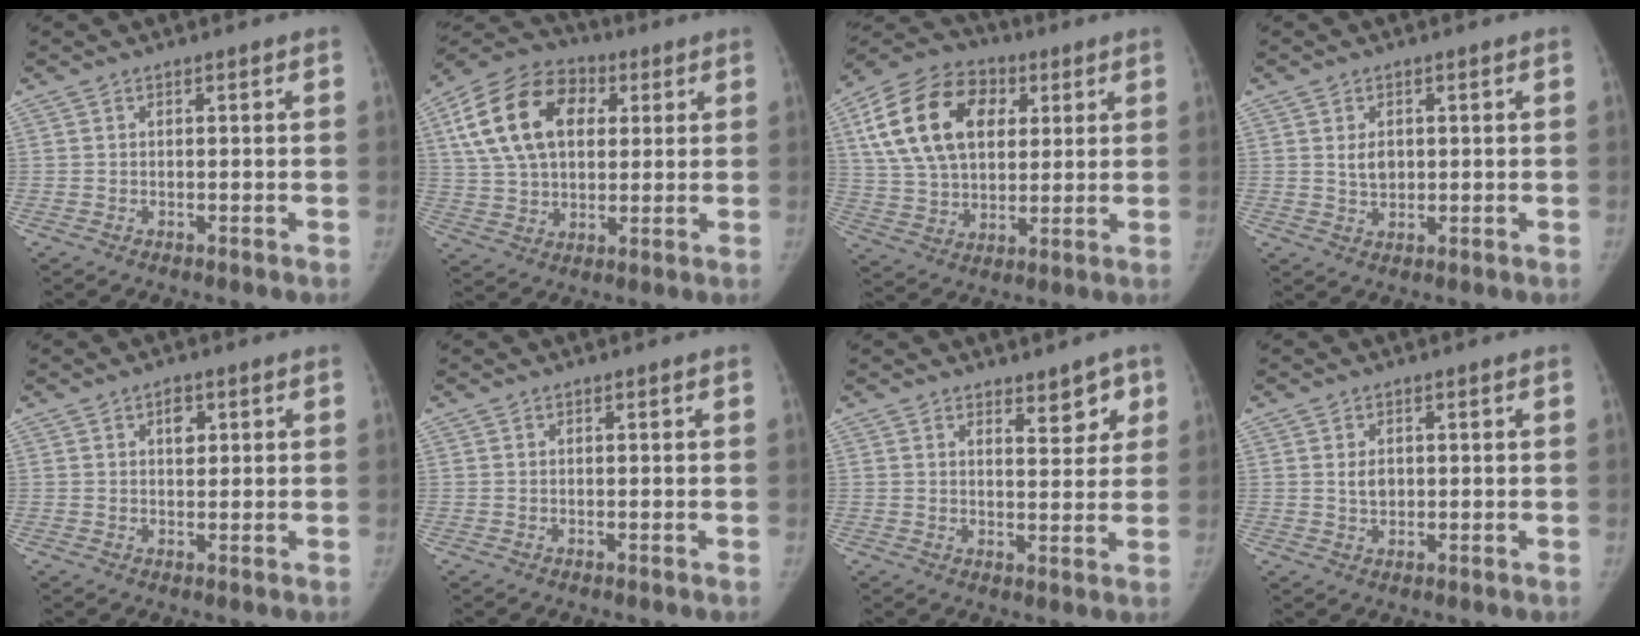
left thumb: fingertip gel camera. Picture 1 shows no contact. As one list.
[{"total": 19.4, "force": [5.6, 13.0, 13.3], "torque": [-0.234, 0.009, 0.094]}, {"total": 21.1, "force": [6.5, 14.3, 14.2], "torque": [-0.251, 0.005, 0.112]}, {"total": 3.3, "force": [0.6, 2.4, 2.2], "torque": [-0.026, -0.005, 0.015]}, {"total": 2.9, "force": [1.2, 1.9, 1.9], "torque": [-0.016, -0.003, 0.015]}, {"total": 0.0}, {"total": 5.0, "force": [3.2, 2.6, 2.9], "torque": [-0.004, -0.020, 0.041]}, {"total": 2.6, "force": [0.4, 1.9, 1.7], "torque": [-0.021, -0.002, 0.010]}]